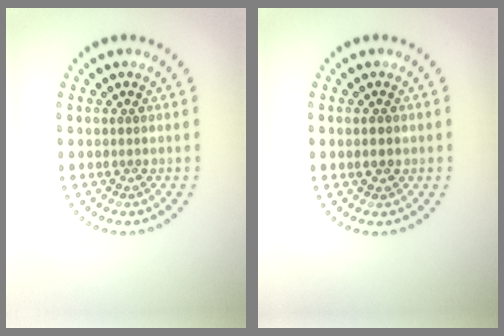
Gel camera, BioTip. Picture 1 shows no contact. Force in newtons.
{"total": 1.7, "press": 1.7, "slide": 0.2}